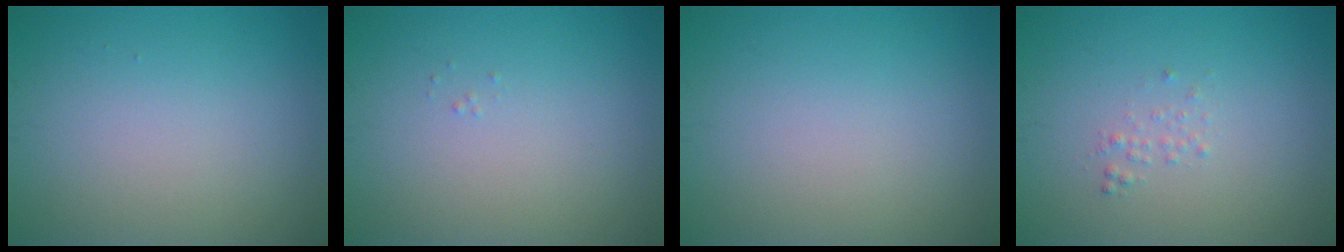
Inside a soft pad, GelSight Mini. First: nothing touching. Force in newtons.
{"total": 0.0}
{"total": 0.0}
{"total": 0.7, "press": 0.7, "slide": 0.1}